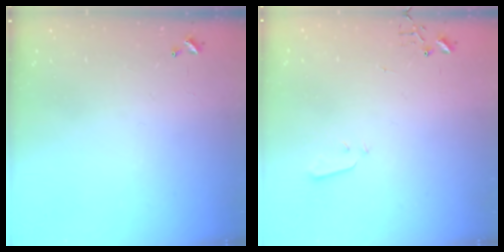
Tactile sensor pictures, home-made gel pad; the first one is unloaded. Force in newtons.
{"total": 2.1, "press": 2.1, "slide": 0.3}